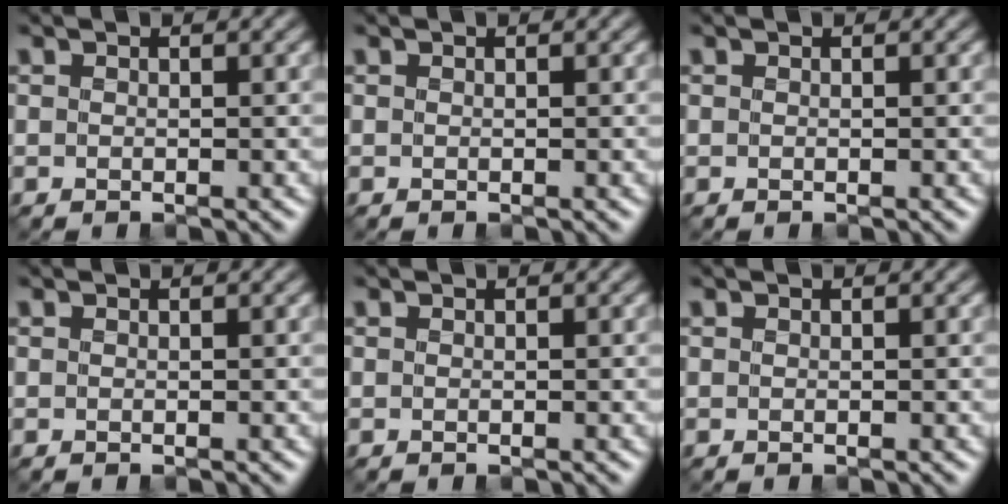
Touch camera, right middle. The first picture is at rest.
{"total": 0.0}
{"total": 0.0}
{"total": 0.0}
{"total": 0.0}
{"total": 0.0}